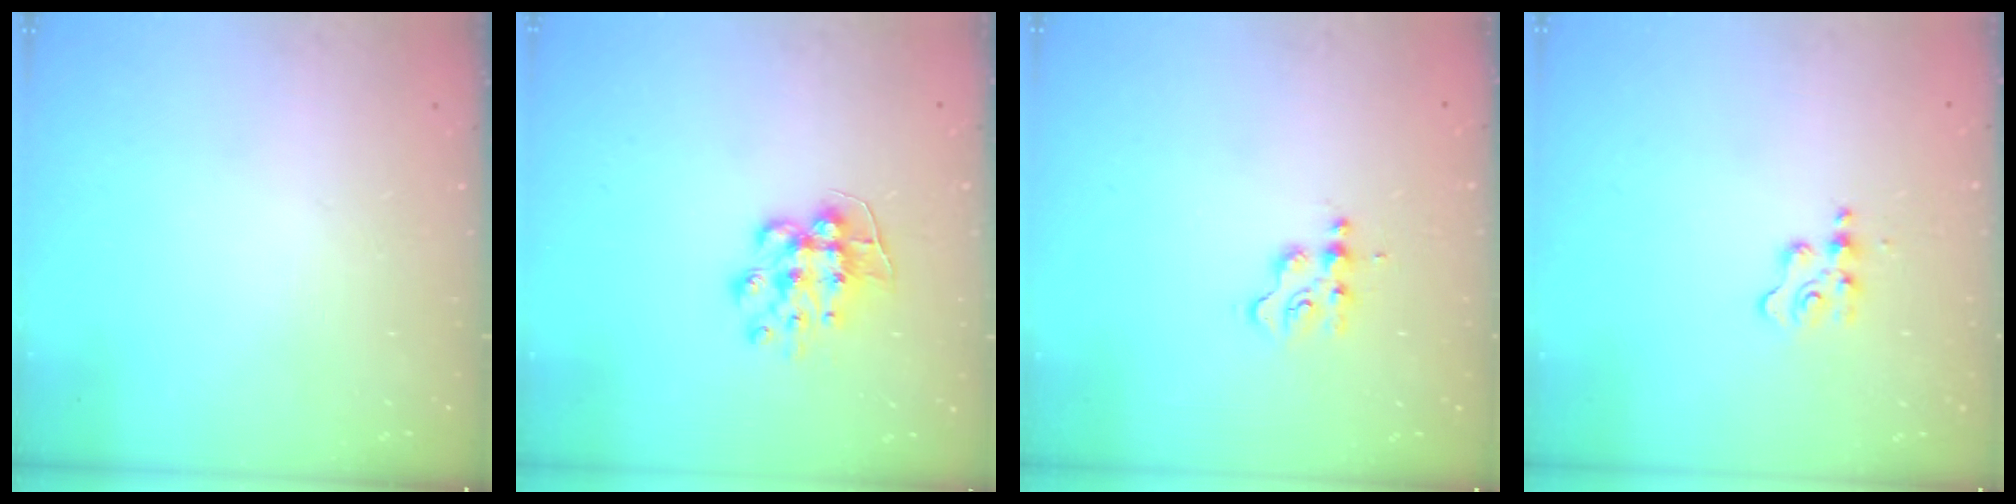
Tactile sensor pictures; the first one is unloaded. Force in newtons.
{"total": 9.0, "press": 9.0, "slide": 0.3}
{"total": 3.0, "press": 3.0, "slide": 0.4}
{"total": 4.2, "press": 4.1, "slide": 0.6}